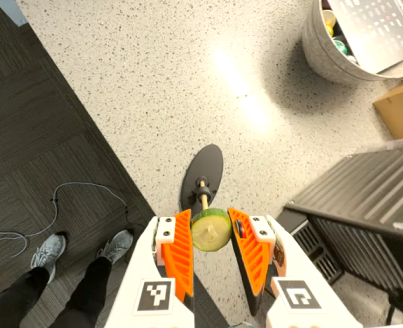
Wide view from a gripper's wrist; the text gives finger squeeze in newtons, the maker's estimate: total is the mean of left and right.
{"total": 9.7, "left": 9.9, "right": 9.5}